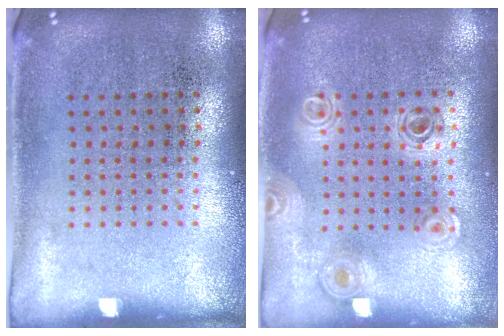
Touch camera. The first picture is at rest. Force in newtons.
{"total": 0.8, "press": 0.8, "slide": 0.1}